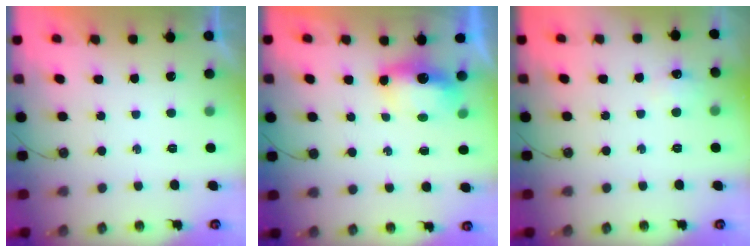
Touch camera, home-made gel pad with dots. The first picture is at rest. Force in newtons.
{"total": 6.2, "press": 6.2, "slide": 0.2}
{"total": 5.6, "press": 5.5, "slide": 0.7}